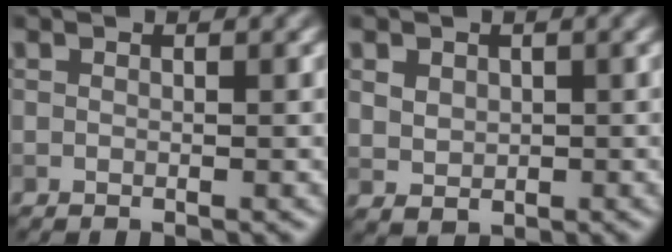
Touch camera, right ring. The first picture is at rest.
{"total": 2.3, "force": [0.8, 1.9, 1.0], "torque": [-0.023, -0.003, 0.017]}